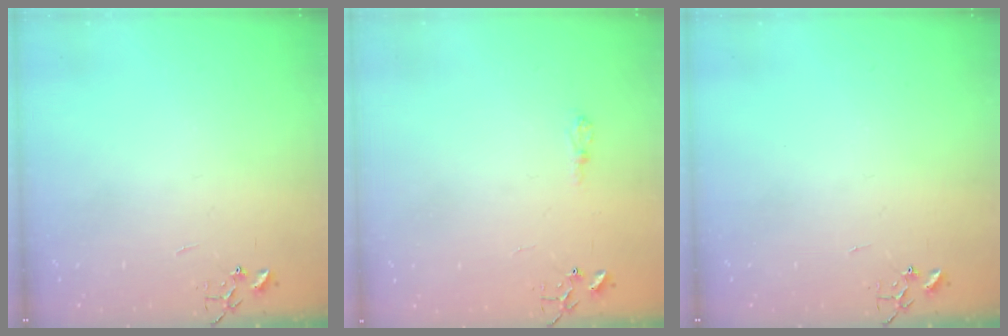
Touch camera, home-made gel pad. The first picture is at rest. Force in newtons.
{"total": 6.0, "press": 6.0, "slide": 0.7}
{"total": 0.0}